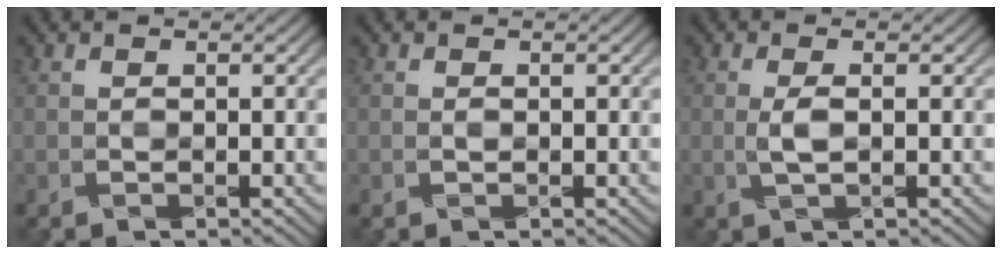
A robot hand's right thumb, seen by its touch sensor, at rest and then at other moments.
{"total": 0.0}
{"total": 1.8, "force": [-0.3, 0.4, 1.7], "torque": [-0.037, 0.000, -0.005]}